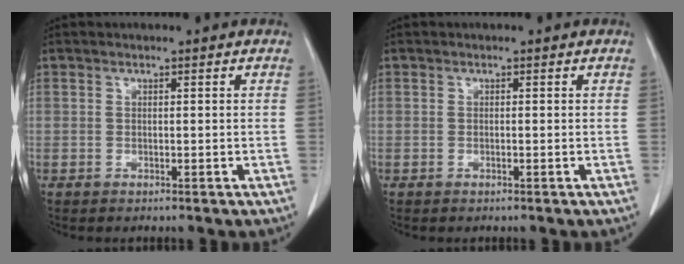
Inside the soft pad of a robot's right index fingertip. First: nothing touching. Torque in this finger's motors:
{"motor_torque": [0.02, -0.04, -0.03, 0.00]}